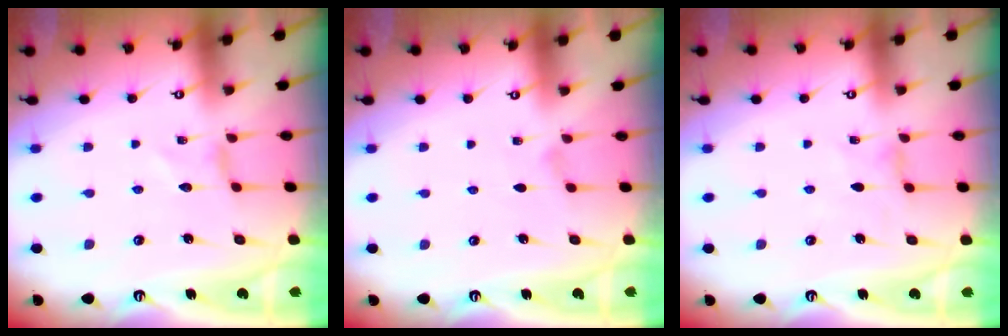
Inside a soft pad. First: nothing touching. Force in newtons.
{"total": 1.0, "press": 1.0, "slide": 0.3}
{"total": 1.6, "press": 1.5, "slide": 0.3}